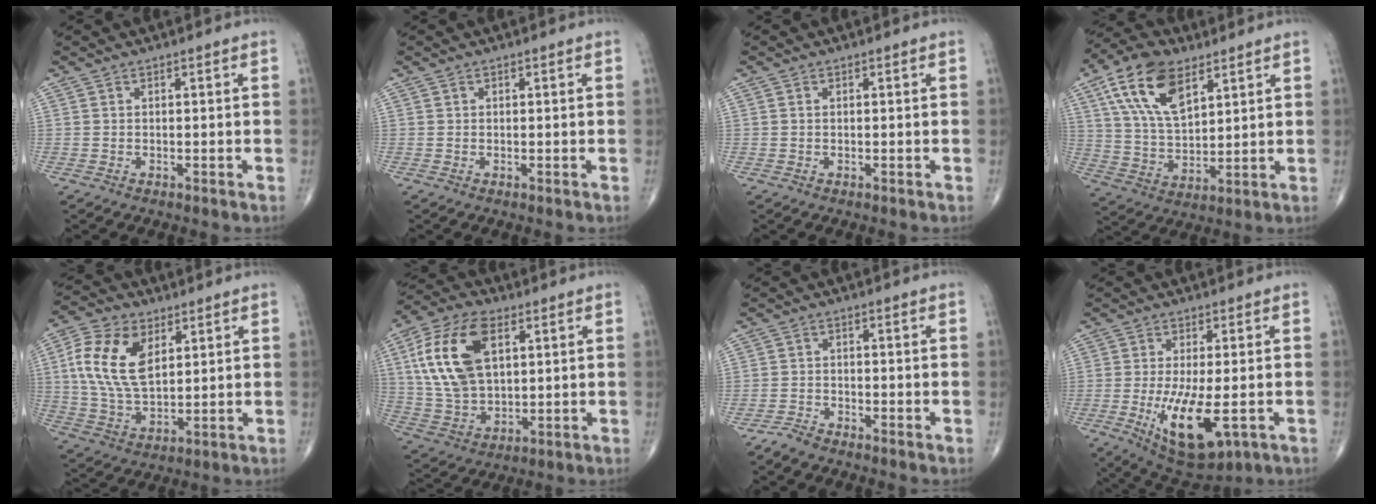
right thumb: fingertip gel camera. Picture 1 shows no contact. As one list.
[{"total": 0.0}, {"total": 0.7, "force": [0.2, 0.4, 0.5], "torque": [-0.013, 0.004, 0.005]}, {"total": 15.4, "force": [7.5, 8.0, 10.9], "torque": [-0.187, -0.021, 0.142]}, {"total": 15.0, "force": [4.6, 8.8, 11.2], "torque": [-0.213, -0.012, 0.089]}, {"total": 18.1, "force": [5.5, 10.3, 13.8], "torque": [-0.259, -0.005, 0.106]}, {"total": 2.2, "force": [-2.1, 0.5, 0.7], "torque": [-0.017, -0.003, -0.046]}, {"total": 11.9, "force": [-3.0, 4.4, 10.7], "torque": [-0.189, -0.020, -0.035]}]